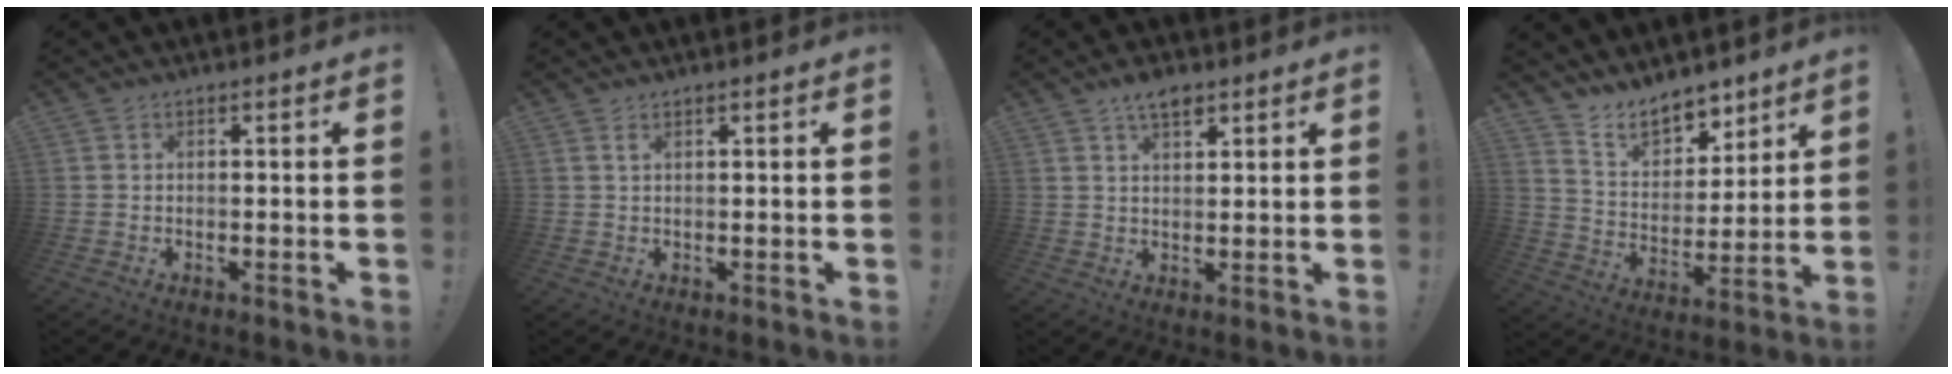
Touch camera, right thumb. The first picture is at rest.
{"total": 1.2, "force": [0.8, 0.1, 0.9], "torque": [-0.012, -0.002, 0.013]}
{"total": 5.3, "force": [3.7, 2.2, 3.2], "torque": [-0.054, -0.016, 0.066]}
{"total": 11.9, "force": [10.3, 5.2, 3.0], "torque": [-0.058, -0.083, 0.196]}